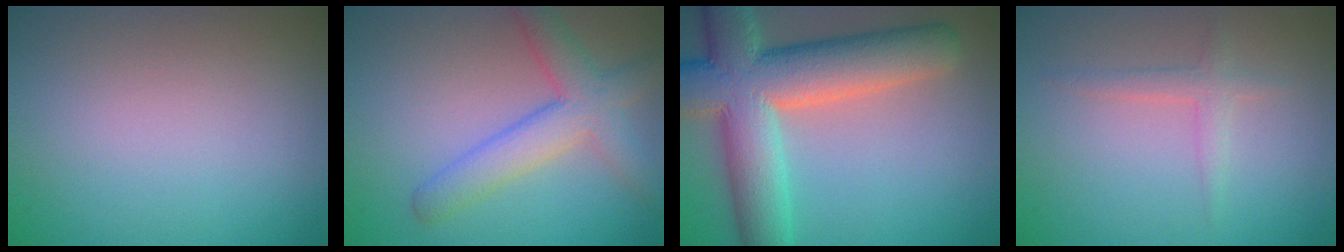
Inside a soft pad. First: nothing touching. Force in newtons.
{"total": 4.8, "press": 4.8, "slide": 0.3}
{"total": 11.8, "press": 11.7, "slide": 1.0}
{"total": 1.5, "press": 1.5, "slide": 0.1}